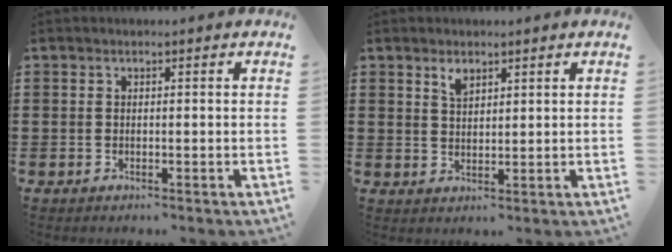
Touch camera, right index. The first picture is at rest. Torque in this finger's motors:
{"motor_torque": [0.00, 0.00, 0.01, 0.04]}